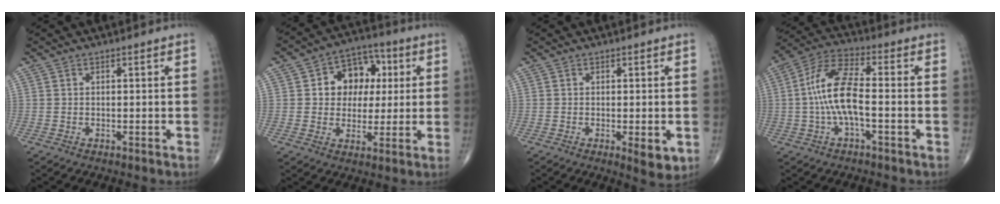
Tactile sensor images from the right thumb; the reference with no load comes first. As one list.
[{"total": 11.4, "force": [2.2, 8.9, 6.8], "torque": [-0.046, 0.012, 0.030]}, {"total": 4.0, "force": [-1.0, 1.3, 3.6], "torque": [-0.048, -0.010, -0.012]}, {"total": 11.3, "force": [-1.3, 3.9, 10.6], "torque": [-0.228, 0.037, -0.029]}]